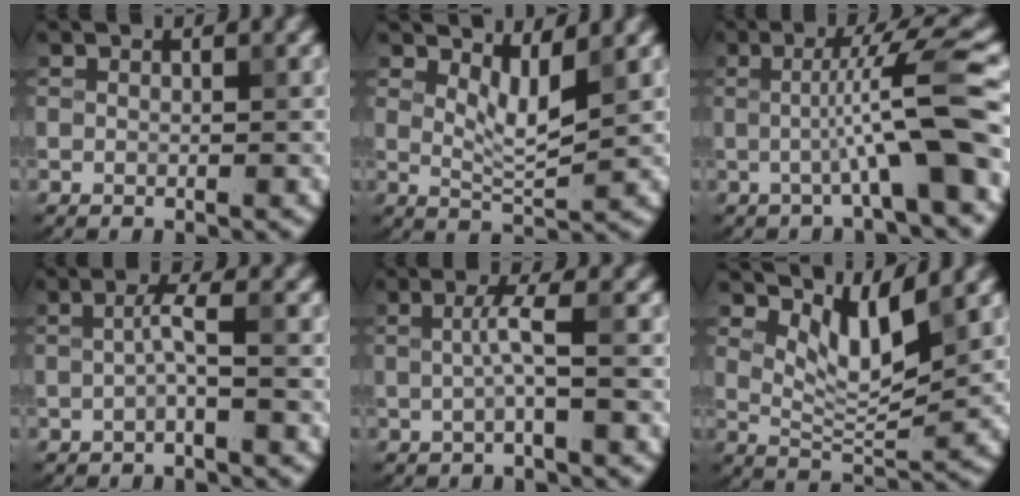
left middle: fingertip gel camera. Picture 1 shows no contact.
{"total": 2.5, "force": [1.4, 0.6, 2.1], "torque": [-0.041, -0.009, 0.031]}
{"total": 6.3, "force": [-1.1, 0.1, 6.2], "torque": [-0.102, 0.022, -0.020]}
{"total": 1.4, "force": [-0.5, -0.3, 1.3], "torque": [-0.029, 0.008, -0.006]}
{"total": 1.8, "force": [-0.2, -0.3, 1.7], "torque": [-0.039, 0.006, -0.001]}
{"total": 4.2, "force": [2.5, 1.3, 3.1], "torque": [-0.065, -0.013, 0.050]}